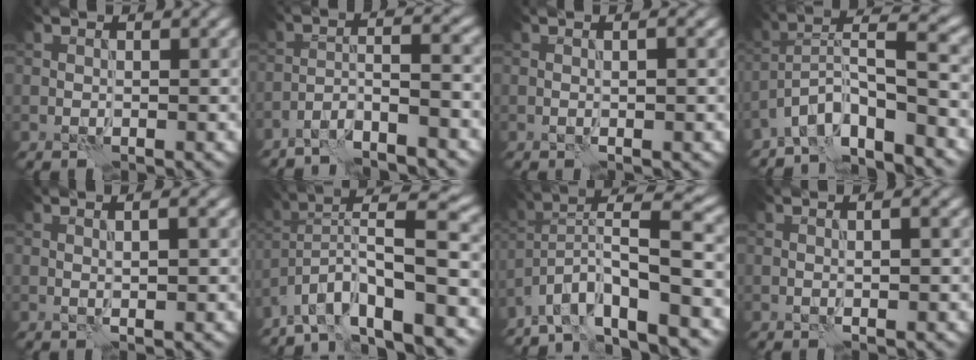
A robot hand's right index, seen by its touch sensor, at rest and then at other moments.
{"total": 5.3, "force": [-4.0, 0.8, 3.4], "torque": [-0.049, 0.013, -0.077]}
{"total": 1.5, "force": [0.1, 0.2, 1.5], "torque": [-0.021, -0.002, -0.002]}
{"total": 7.2, "force": [-5.2, 1.6, 4.6], "torque": [-0.065, 0.010, -0.102]}
{"total": 2.1, "force": [0.4, 0.3, 2.0], "torque": [-0.025, -0.002, 0.004]}
{"total": 11.2, "force": [-5.9, 2.9, 9.1], "torque": [-0.144, 0.024, -0.100]}
{"total": 10.4, "force": [-6.4, 2.4, 7.8], "torque": [-0.120, 0.018, -0.112]}
{"total": 1.8, "force": [0.2, 0.3, 1.7], "torque": [-0.018, -0.006, -0.002]}